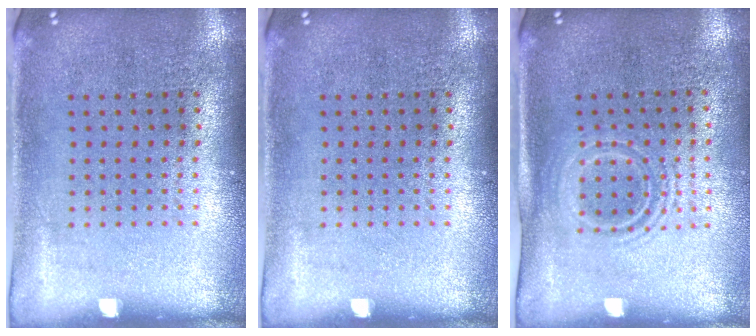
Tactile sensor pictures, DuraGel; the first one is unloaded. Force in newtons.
{"total": 0.0}
{"total": 1.5, "press": 1.2, "slide": 1.0}